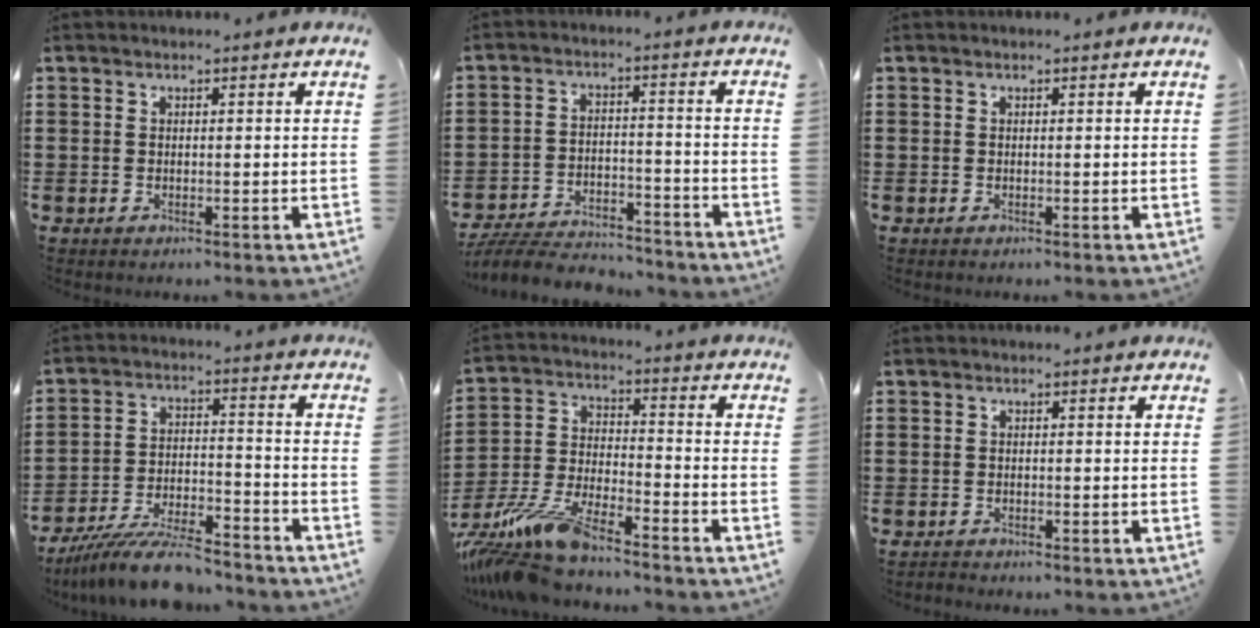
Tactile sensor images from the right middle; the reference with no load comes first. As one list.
[{"total": 6.3, "force": [-6.1, 1.0, 1.2], "torque": [-0.026, 0.011, -0.120]}, {"total": 0.0}, {"total": 10.5, "force": [-9.4, 1.2, 4.5], "torque": [-0.077, 0.021, -0.179]}, {"total": 10.4, "force": [-9.3, 1.3, 4.5], "torque": [-0.104, 0.005, -0.187]}, {"total": 0.9, "force": [-0.8, 0.2, -0.2], "torque": [0.001, 0.002, -0.019]}]